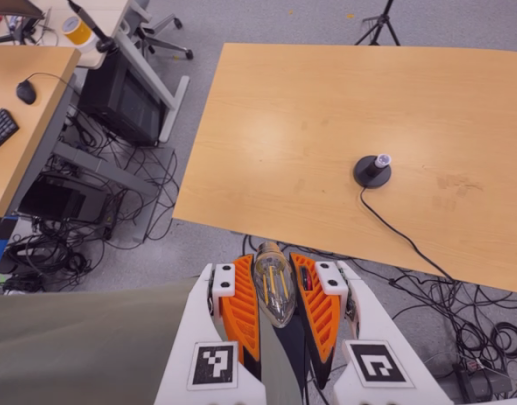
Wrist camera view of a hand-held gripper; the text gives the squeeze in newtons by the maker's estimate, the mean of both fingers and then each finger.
{"total": 21.3, "left": 23.1, "right": 19.4}